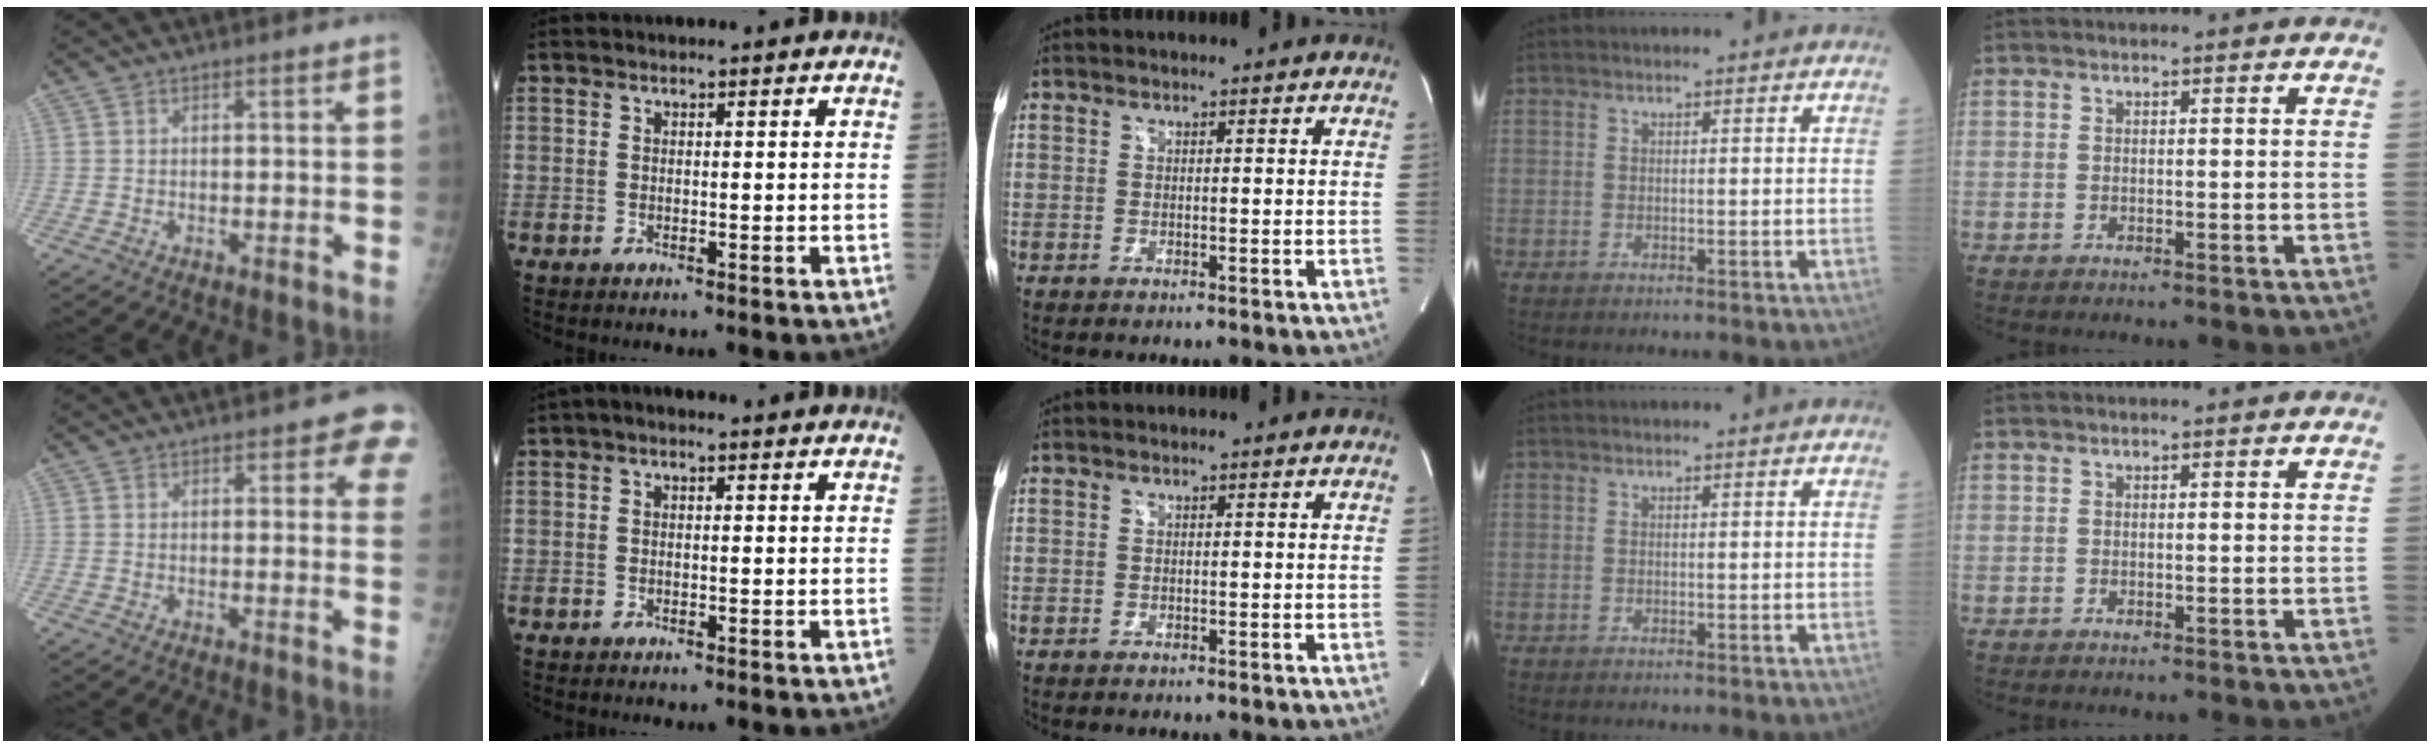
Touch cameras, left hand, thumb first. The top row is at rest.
{"thumb": {"total": 6.1, "force": [3.4, 2.9, 4.1], "torque": [-0.007, -0.010, 0.026]}, "index": {"total": 1.7, "force": [0.7, 0.8, 1.4], "torque": [-0.028, 0.013, 0.006]}}